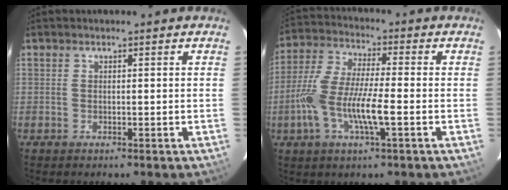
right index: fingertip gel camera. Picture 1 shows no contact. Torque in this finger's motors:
{"motor_torque": [1.28, -0.62, 0.90, 0.21]}